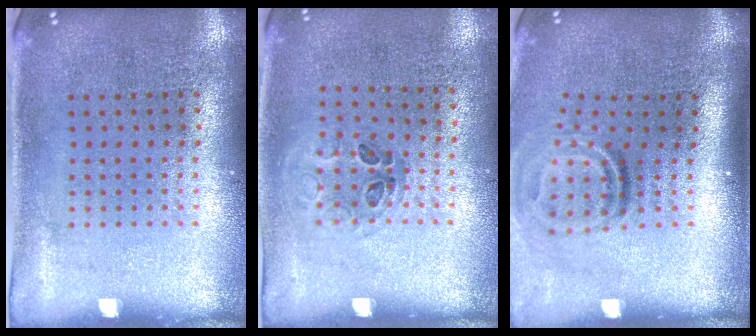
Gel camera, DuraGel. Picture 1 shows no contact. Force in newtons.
{"total": 1.1, "press": 0.7, "slide": 0.8}
{"total": 2.0, "press": 1.1, "slide": 1.6}